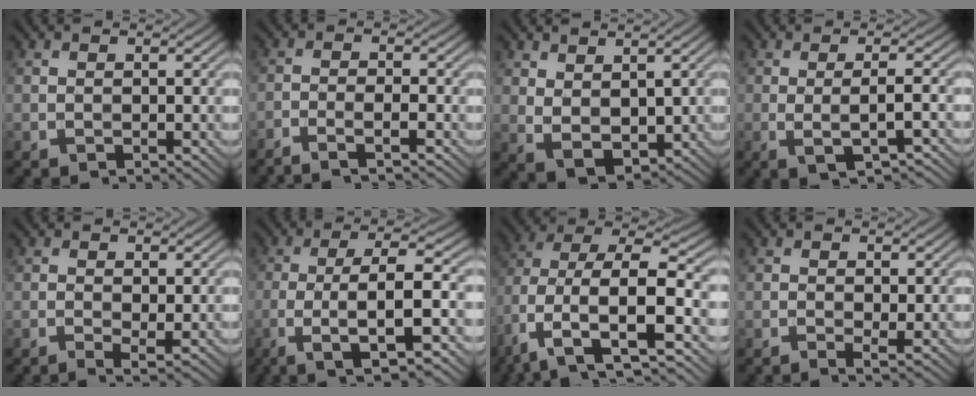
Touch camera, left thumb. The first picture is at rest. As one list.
[{"total": 3.0, "force": [-2.2, 0.4, 1.9], "torque": [-0.035, 0.002, -0.049]}, {"total": 4.1, "force": [1.6, 2.5, 2.9], "torque": [-0.062, -0.014, 0.041]}, {"total": 4.3, "force": [-0.7, 0.8, 4.1], "torque": [-0.074, 0.003, -0.014]}, {"total": 1.8, "force": [-0.4, 0.4, 1.6], "torque": [-0.036, -0.005, -0.008]}, {"total": 10.4, "force": [-3.7, 2.3, 9.5], "torque": [-0.152, 0.014, -0.072]}, {"total": 13.8, "force": [-1.9, 8.1, 11.0], "torque": [-0.252, -0.013, -0.030]}, {"total": 1.5, "force": [-0.5, 0.3, 1.3], "torque": [-0.028, -0.003, -0.010]}]